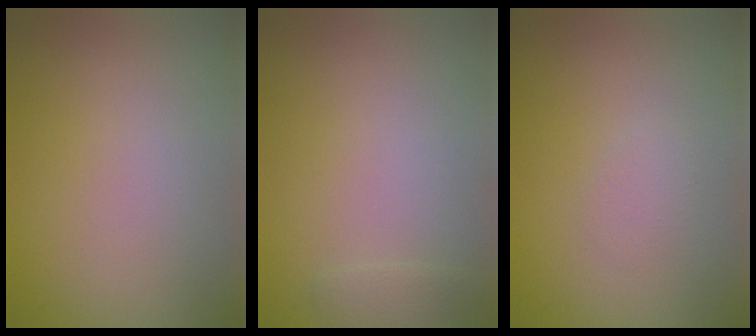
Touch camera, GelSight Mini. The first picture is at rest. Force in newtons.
{"total": 0.8, "press": 0.8, "slide": 0.1}
{"total": 0.8, "press": 0.8, "slide": 0.1}